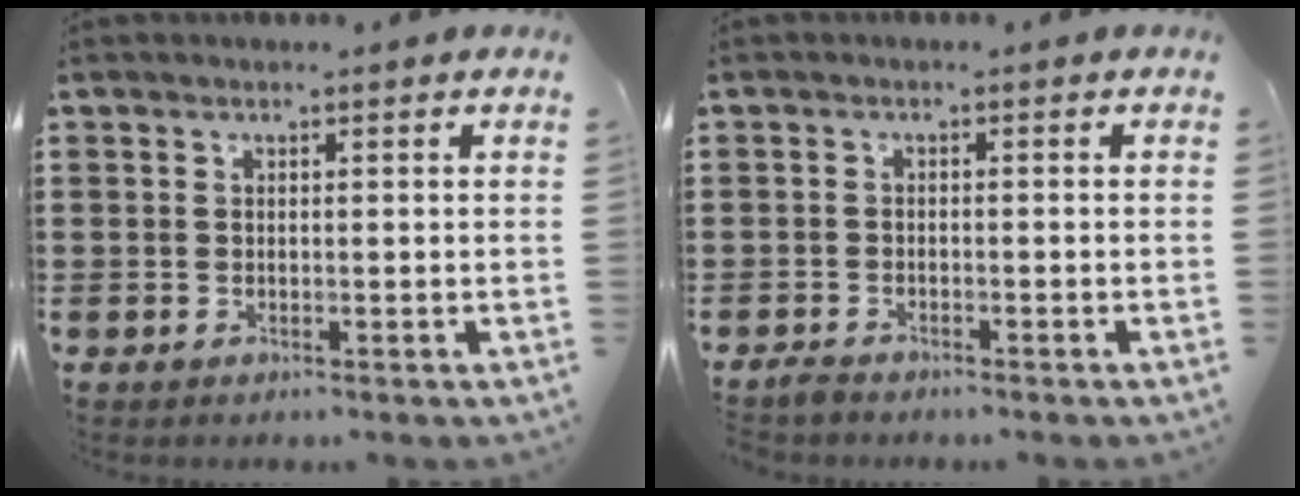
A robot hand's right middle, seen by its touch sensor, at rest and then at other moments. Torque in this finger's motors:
{"motor_torque": [0.86, 0.40, 0.08, 0.11]}